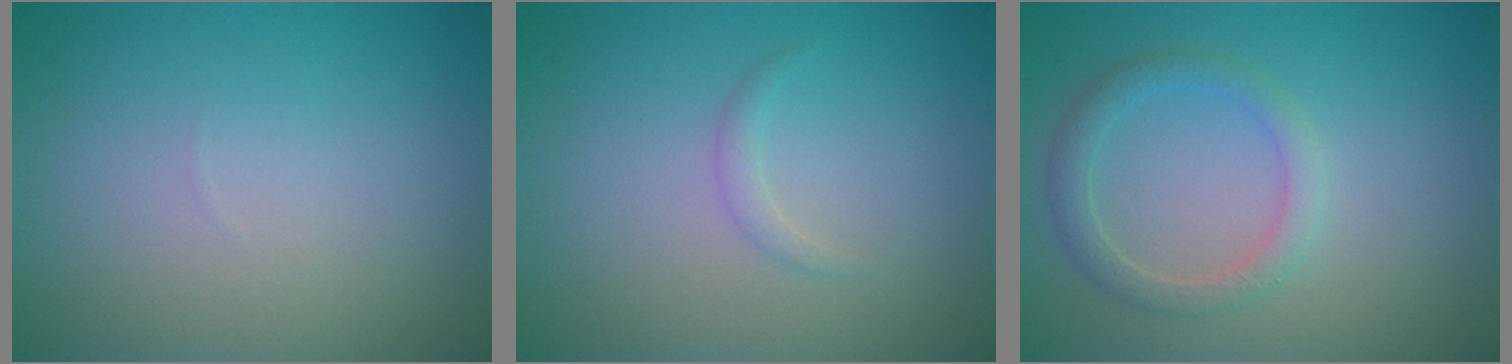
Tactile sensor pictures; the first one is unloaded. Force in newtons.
{"total": 0.8, "press": 0.8, "slide": 0.0}
{"total": 2.1, "press": 2.1, "slide": 0.1}